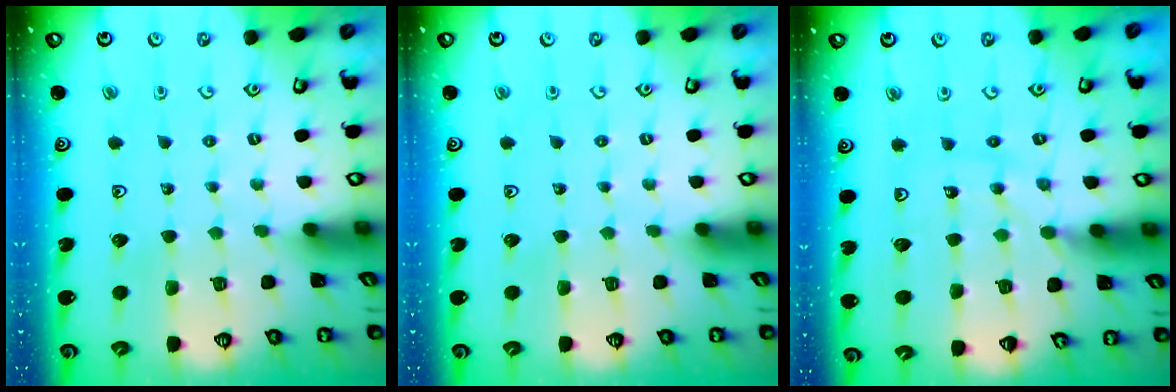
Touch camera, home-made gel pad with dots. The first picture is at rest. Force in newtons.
{"total": 0.0}
{"total": 10.9, "press": 10.8, "slide": 1.2}